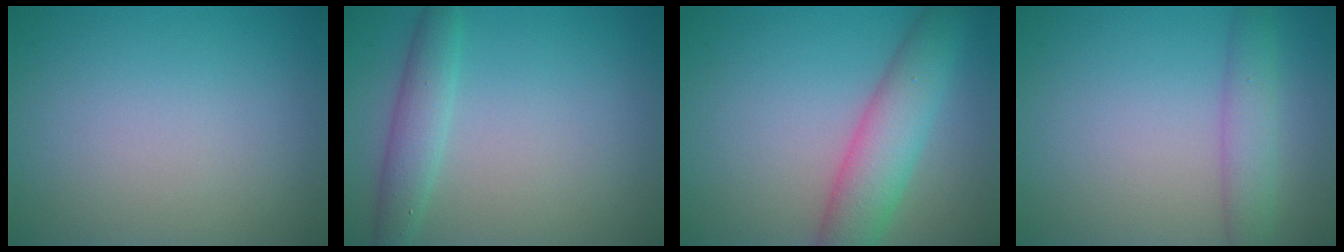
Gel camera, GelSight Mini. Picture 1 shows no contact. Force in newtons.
{"total": 2.8, "press": 2.8, "slide": 0.1}
{"total": 5.6, "press": 5.6, "slide": 0.1}
{"total": 3.0, "press": 3.0, "slide": 0.2}